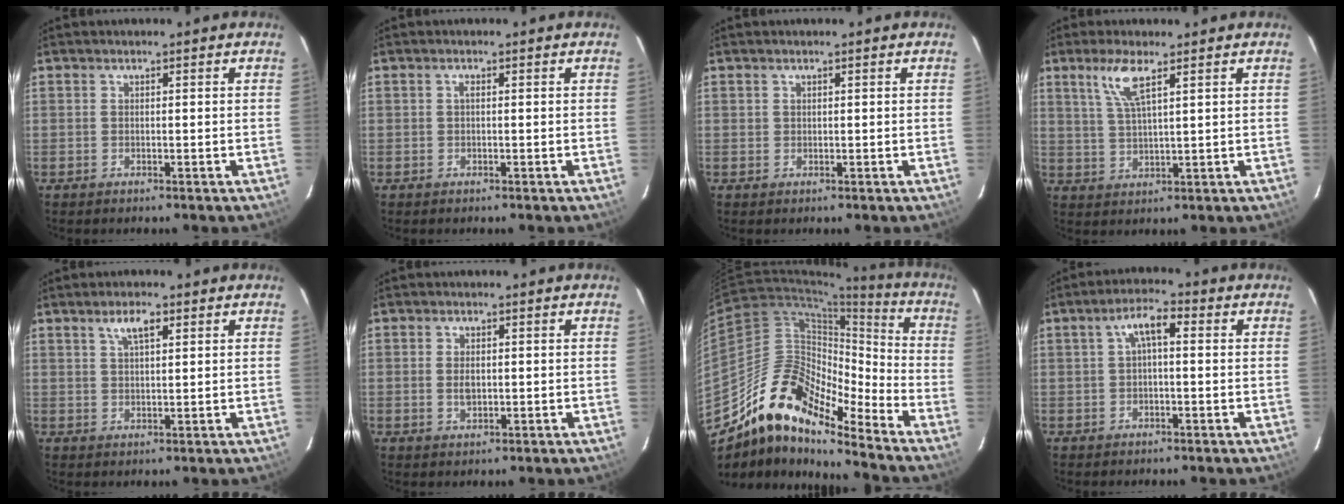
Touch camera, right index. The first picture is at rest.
{"total": 0.6, "force": [0.0, 0.2, 0.5], "torque": [-0.009, 0.005, -0.001]}
{"total": 0.5, "force": [0.2, 0.5, 0.0], "torque": [0.002, 0.003, 0.003]}
{"total": 6.0, "force": [3.3, 0.9, 4.9], "torque": [-0.102, 0.002, 0.070]}
{"total": 3.9, "force": [2.1, 1.2, 3.0], "torque": [-0.054, 0.009, 0.039]}
{"total": 2.7, "force": [-0.1, 1.7, 2.1], "torque": [-0.038, 0.001, -0.001]}
{"total": 16.9, "force": [-13.5, 4.8, 9.0], "torque": [-0.146, 0.004, -0.265]}
{"total": 4.7, "force": [0.6, 1.8, 4.3], "torque": [-0.078, 0.019, 0.013]}